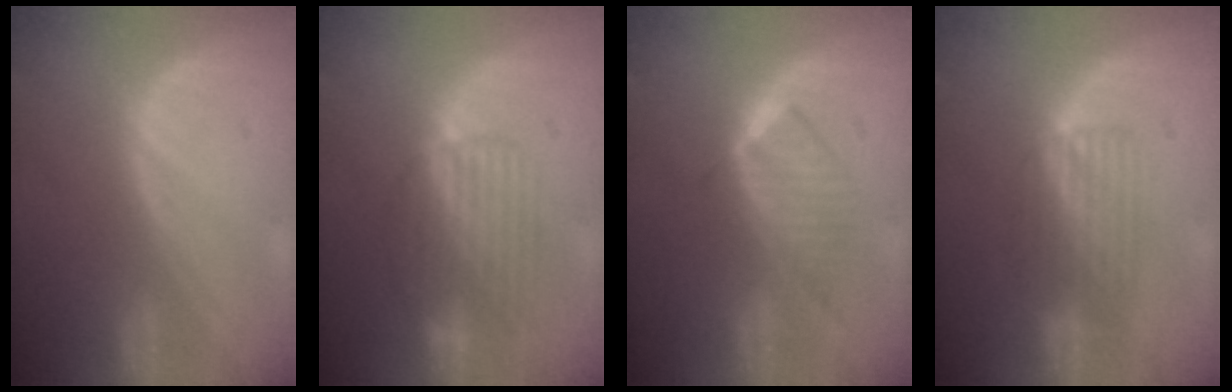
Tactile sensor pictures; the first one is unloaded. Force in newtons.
{"total": 8.2, "press": 7.3, "slide": 3.9}
{"total": 6.5, "press": 5.9, "slide": 2.7}
{"total": 4.3, "press": 4.2, "slide": 1.1}